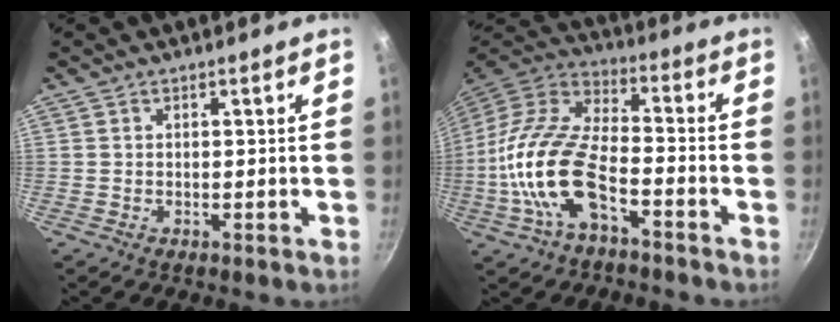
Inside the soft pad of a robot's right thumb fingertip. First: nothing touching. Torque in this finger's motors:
{"motor_torque": [1.44, 1.18, 2.10, -0.26, 0.64]}